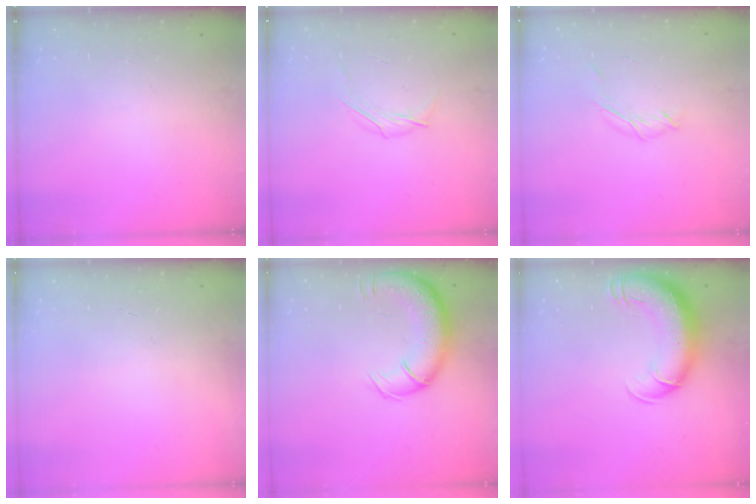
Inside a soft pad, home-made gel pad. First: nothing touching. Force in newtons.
{"total": 5.2, "press": 5.1, "slide": 1.0}
{"total": 4.7, "press": 4.6, "slide": 0.9}
{"total": 0.6, "press": 0.5, "slide": 0.2}
{"total": 13.8, "press": 13.3, "slide": 3.7}
{"total": 15.1, "press": 14.7, "slide": 3.6}